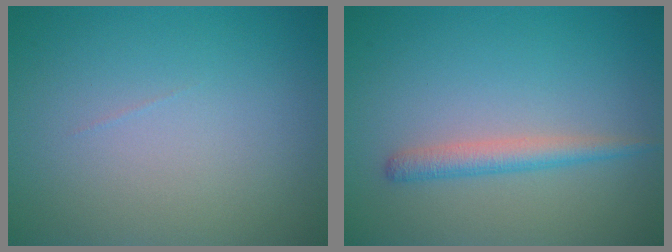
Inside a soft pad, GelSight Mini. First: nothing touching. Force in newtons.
{"total": 2.1, "press": 2.1, "slide": 0.1}